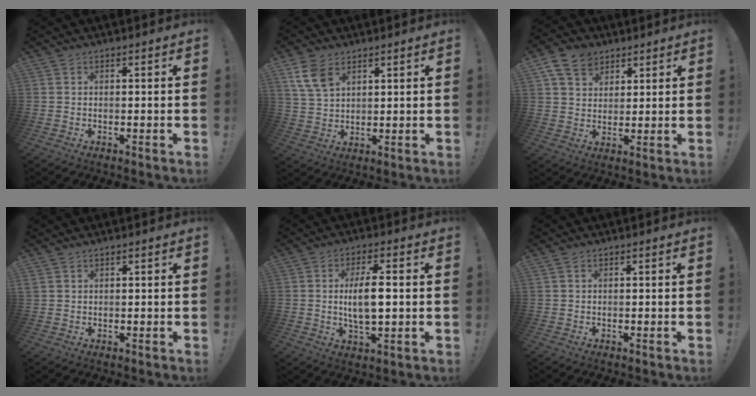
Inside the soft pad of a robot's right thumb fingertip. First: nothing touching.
{"total": 8.1, "force": [4.6, 4.9, 4.6], "torque": [-0.097, -0.012, 0.092]}
{"total": 9.5, "force": [5.6, 6.8, 3.4], "torque": [-0.054, -0.027, 0.110]}
{"total": 1.4, "force": [1.2, 0.7, 0.2], "torque": [-0.001, -0.001, 0.022]}
{"total": 9.3, "force": [0.7, 3.3, 8.7], "torque": [-0.153, -0.007, 0.005]}
{"total": 0.8, "force": [0.4, 0.6, 0.4], "torque": [-0.013, 0.004, 0.009]}